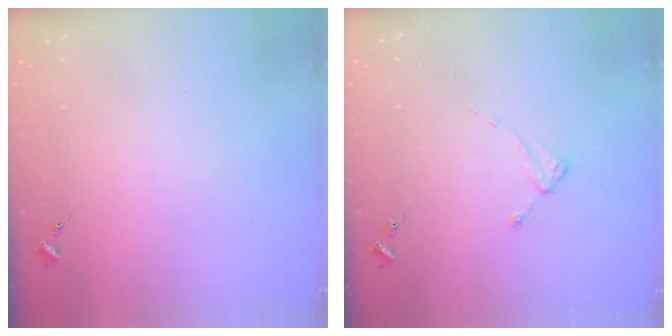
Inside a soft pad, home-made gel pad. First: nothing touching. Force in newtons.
{"total": 2.0, "press": 2.0, "slide": 0.3}